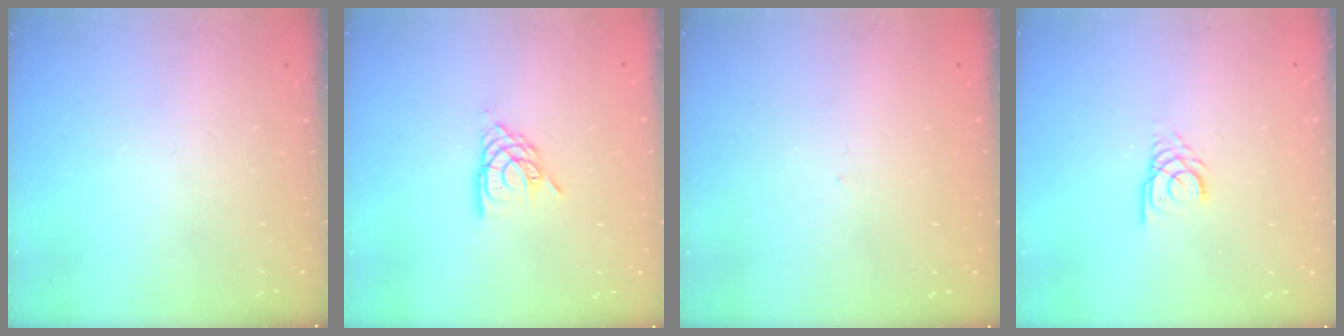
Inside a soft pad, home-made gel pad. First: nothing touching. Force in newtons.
{"total": 10.0, "press": 9.9, "slide": 1.0}
{"total": 2.0, "press": 2.0, "slide": 0.3}
{"total": 3.6, "press": 3.5, "slide": 0.4}